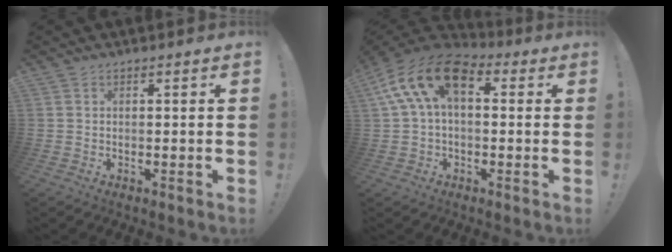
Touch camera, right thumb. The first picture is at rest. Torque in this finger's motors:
{"motor_torque": [1.08, 1.09, 1.60, 0.07, 0.55]}